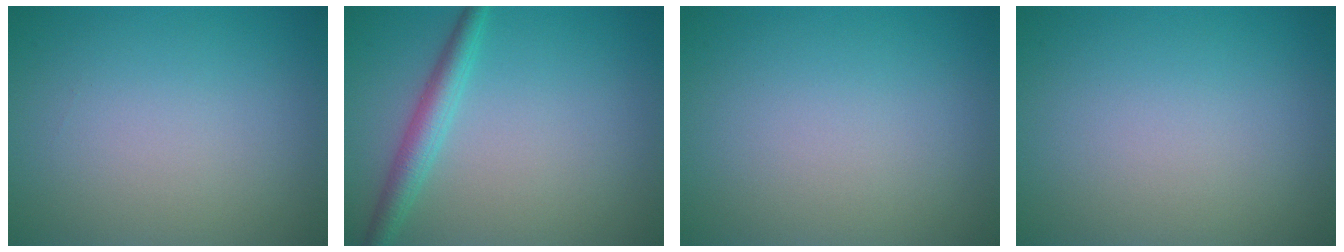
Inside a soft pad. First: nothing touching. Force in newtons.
{"total": 2.8, "press": 2.8, "slide": 0.1}
{"total": 0.0}
{"total": 0.0}